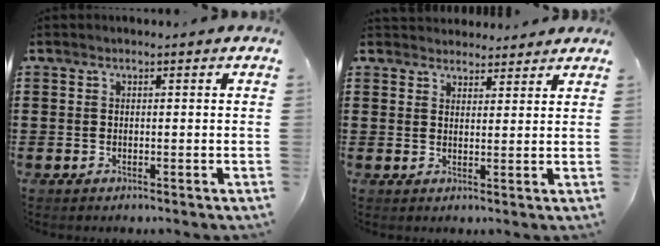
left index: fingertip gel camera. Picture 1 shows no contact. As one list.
[{"total": 3.0, "force": [2.9, 0.9, -0.3], "torque": [-0.004, -0.006, 0.056]}]